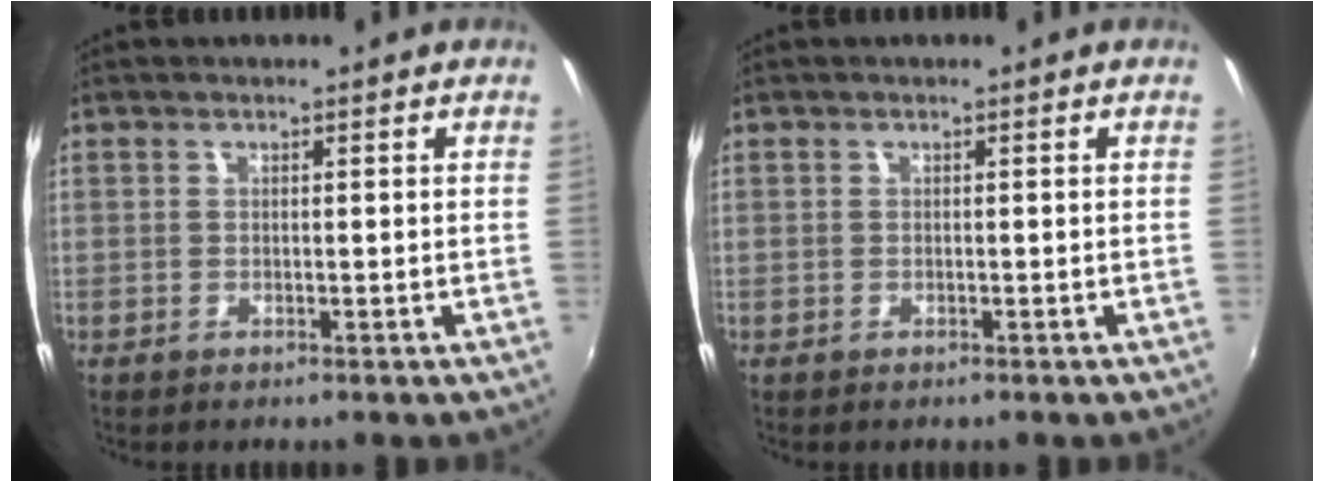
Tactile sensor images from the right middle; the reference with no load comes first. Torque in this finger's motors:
{"motor_torque": [0.82, -0.64, 0.03, -0.01]}